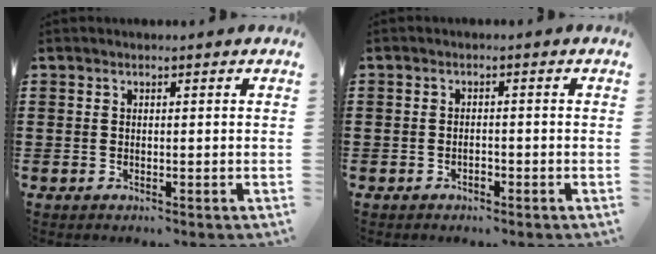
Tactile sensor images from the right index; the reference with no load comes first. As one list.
[{"total": 1.2, "force": [-0.8, 0.6, 0.7], "torque": [-0.016, -0.003, -0.015]}]